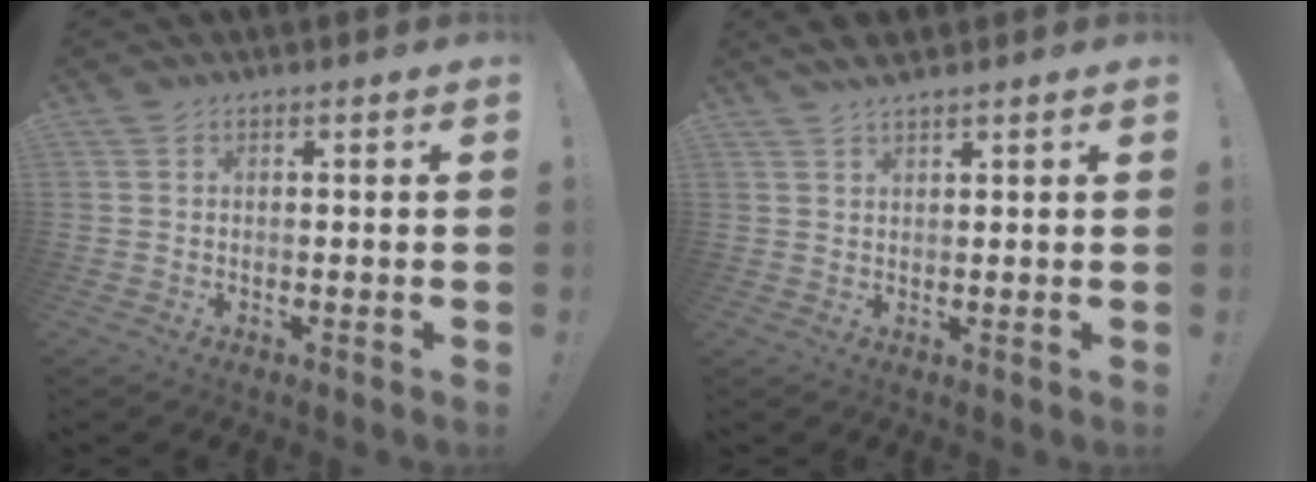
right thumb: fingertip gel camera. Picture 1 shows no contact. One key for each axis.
{"total": 3.5, "fx": 3.1, "fy": 0.9, "fz": 1.3, "tx": -0.014, "ty": -0.015, "tz": 0.056}